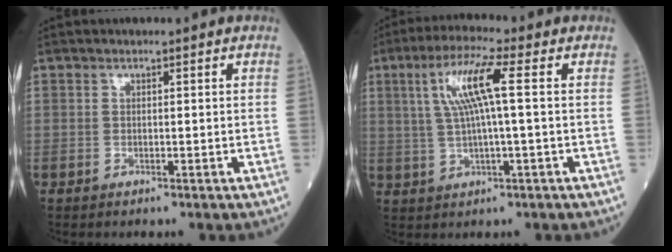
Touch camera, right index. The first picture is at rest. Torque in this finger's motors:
{"motor_torque": [0.81, 0.14, 0.40, 0.17]}